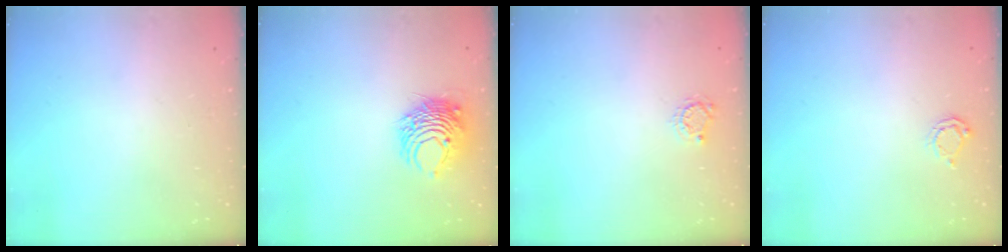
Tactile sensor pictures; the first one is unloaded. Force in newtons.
{"total": 8.1, "press": 8.1, "slide": 0.6}
{"total": 3.6, "press": 3.5, "slide": 0.4}
{"total": 4.2, "press": 4.2, "slide": 0.2}